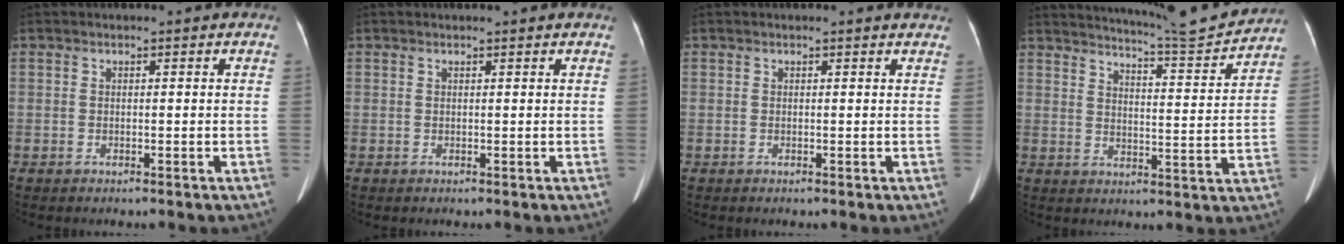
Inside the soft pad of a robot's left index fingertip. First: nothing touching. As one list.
[{"total": 1.2, "force": [1.2, -0.2, 0.4], "torque": [-0.013, 0.007, 0.018]}, {"total": 1.9, "force": [1.9, 0.2, 0.3], "torque": [-0.010, -0.004, 0.006]}, {"total": 13.2, "force": [12.8, -1.1, 3.3], "torque": [-0.058, -0.029, 0.173]}]